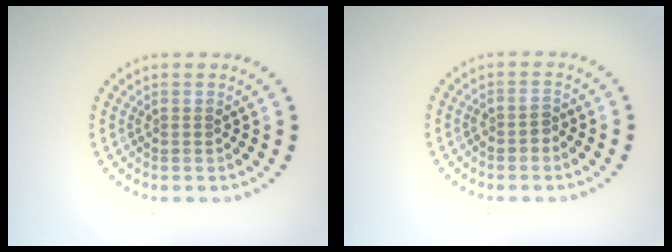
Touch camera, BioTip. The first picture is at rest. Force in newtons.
{"total": 1.1, "press": 1.0, "slide": 0.5}